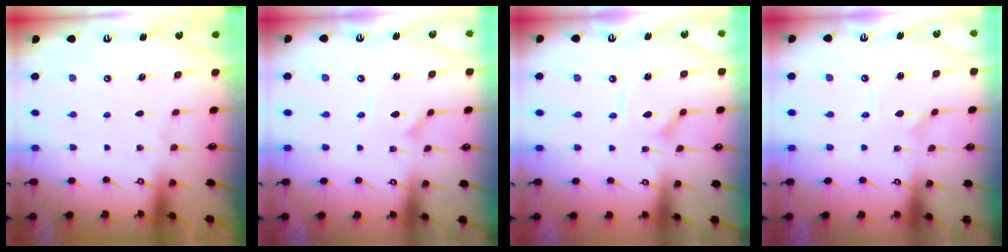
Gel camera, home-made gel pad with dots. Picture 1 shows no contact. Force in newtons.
{"total": 1.1, "press": 1.1, "slide": 0.2}
{"total": 5.6, "press": 5.6, "slide": 0.5}
{"total": 1.9, "press": 1.9, "slide": 0.0}